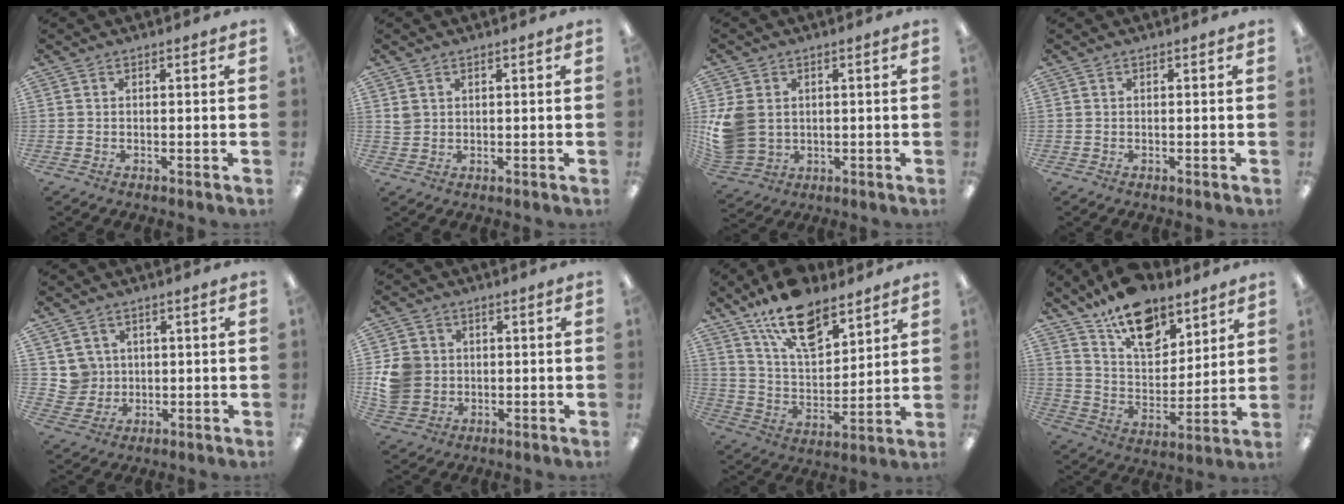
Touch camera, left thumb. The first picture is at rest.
{"total": 2.2, "force": [1.3, 1.7, 0.6], "torque": [-0.014, 0.002, 0.024]}
{"total": 9.6, "force": [1.4, 8.0, 5.2], "torque": [-0.125, 0.013, 0.029]}
{"total": 0.0}
{"total": 5.0, "force": [2.2, 4.5, -0.2], "torque": [-0.004, -0.001, 0.041]}
{"total": 8.1, "force": [0.5, 7.6, 2.9], "torque": [-0.078, 0.016, 0.016]}
{"total": 15.8, "force": [11.4, 7.1, 8.4], "torque": [-0.146, -0.057, 0.203]}
{"total": 16.7, "force": [12.0, 8.5, 7.8], "torque": [-0.126, -0.072, 0.216]}